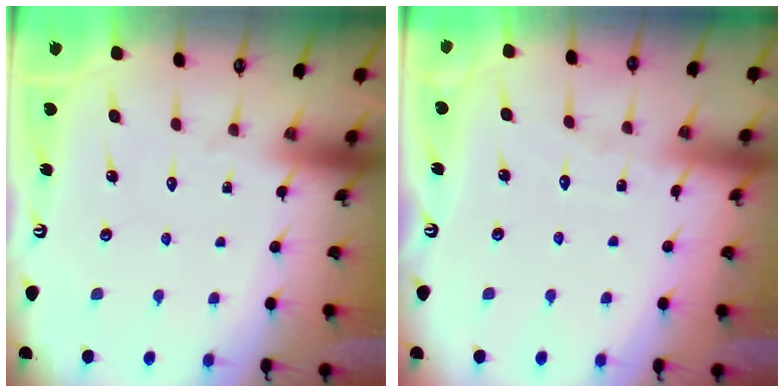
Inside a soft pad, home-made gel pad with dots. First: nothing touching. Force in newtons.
{"total": 3.4, "press": 3.4, "slide": 0.4}